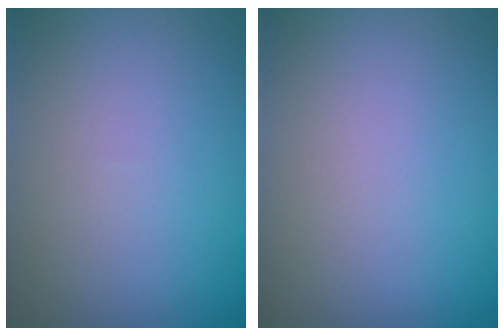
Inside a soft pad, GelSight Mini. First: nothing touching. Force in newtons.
{"total": 0.0}